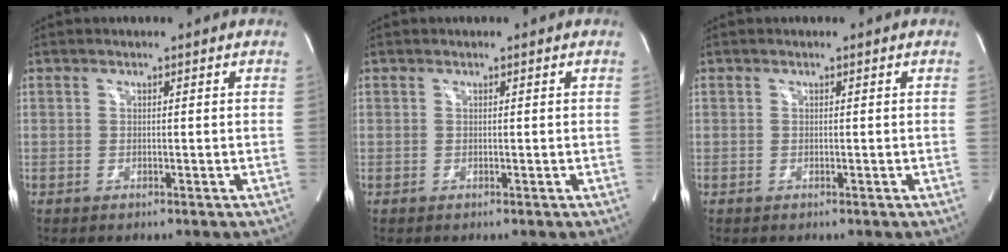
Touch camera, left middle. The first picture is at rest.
{"total": 0.0}
{"total": 0.0}